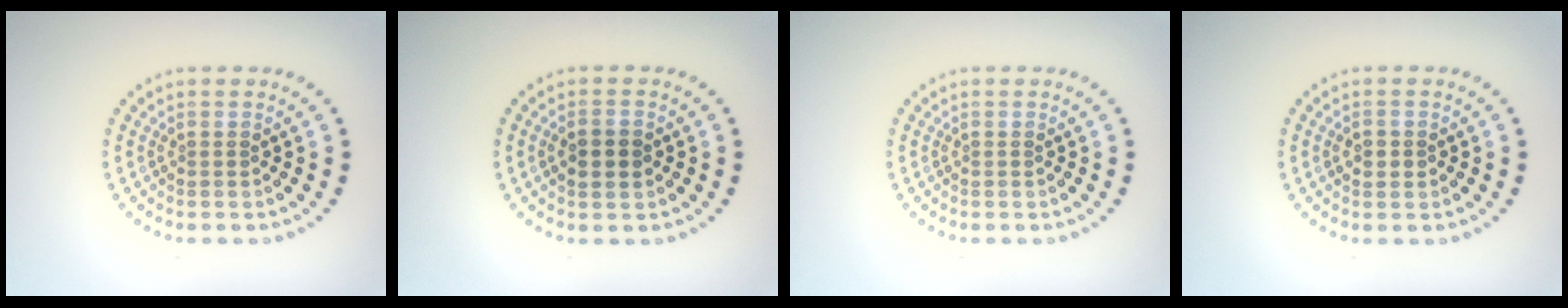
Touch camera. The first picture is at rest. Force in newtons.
{"total": 2.1, "press": 2.1, "slide": 0.1}
{"total": 0.0}
{"total": 1.1, "press": 1.0, "slide": 0.2}